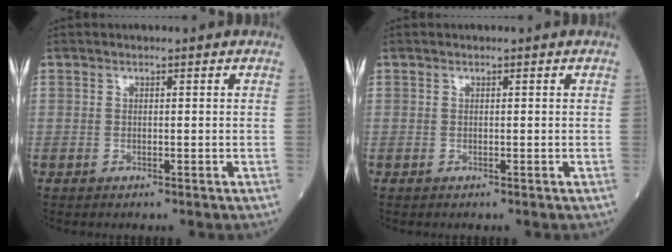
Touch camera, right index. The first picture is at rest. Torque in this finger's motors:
{"motor_torque": [0.00, 0.00, 0.00, 0.00]}